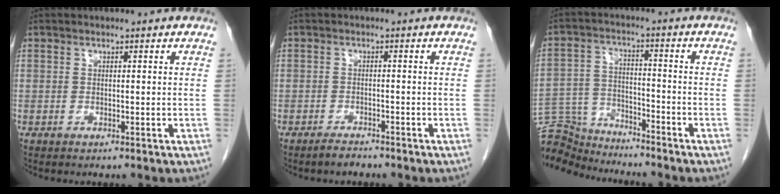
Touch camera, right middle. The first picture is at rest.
{"total": 1.9, "force": [-1.7, 0.4, 0.6], "torque": [-0.016, -0.002, -0.028]}
{"total": 10.3, "force": [-10.2, 1.4, 0.5], "torque": [-0.015, 0.015, -0.187]}